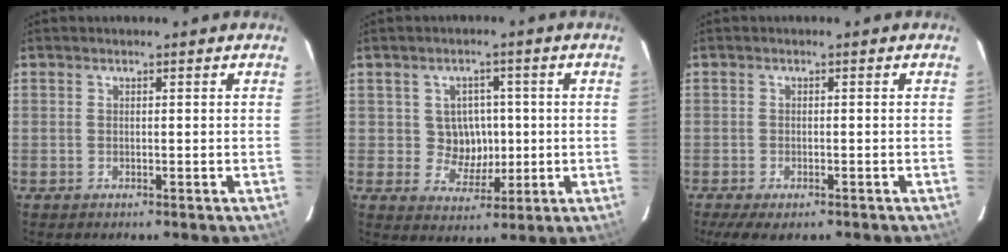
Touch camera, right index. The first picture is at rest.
{"total": 6.0, "force": [0.2, 5.7, 1.8], "torque": [-0.036, 0.013, 0.012]}
{"total": 5.8, "force": [-4.1, 2.1, 3.6], "torque": [-0.082, -0.025, -0.067]}